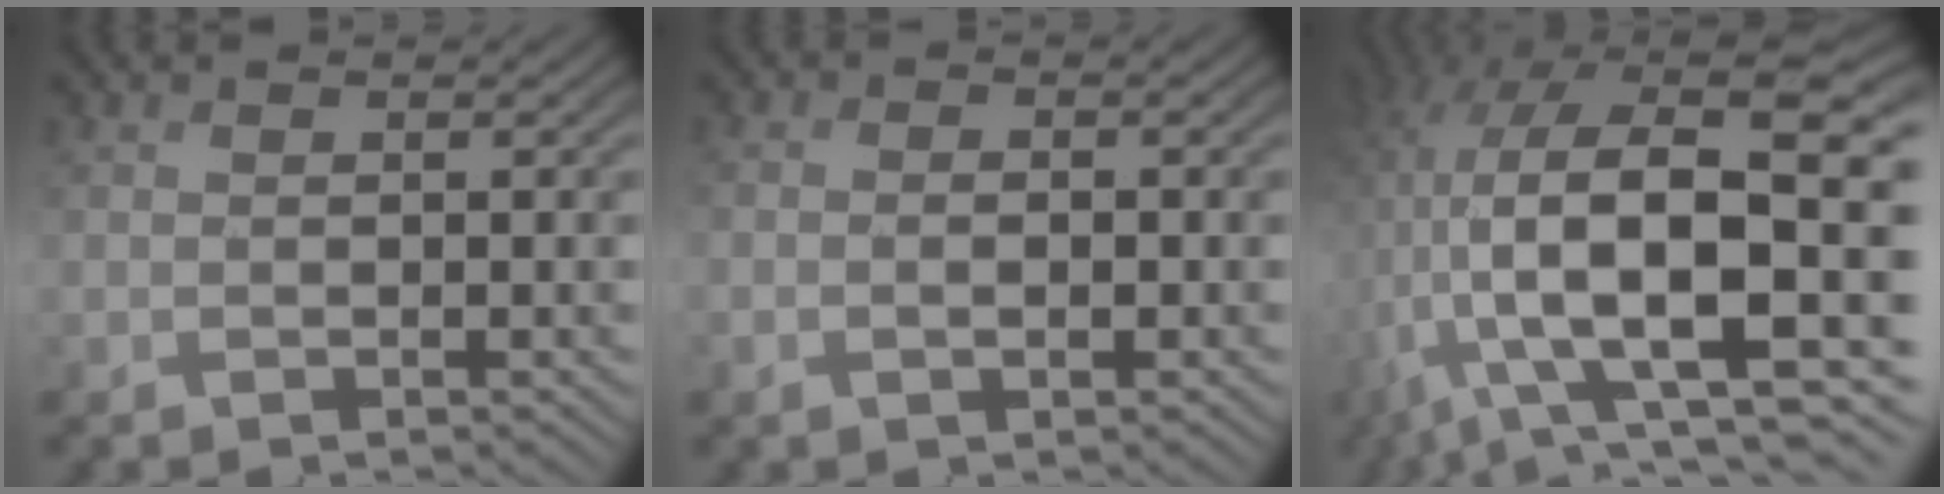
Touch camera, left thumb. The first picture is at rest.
{"total": 1.7, "force": [-0.9, 0.9, 1.1], "torque": [-0.016, -0.001, -0.019]}
{"total": 19.2, "force": [-1.4, 8.9, 17.0], "torque": [-0.318, -0.014, -0.024]}